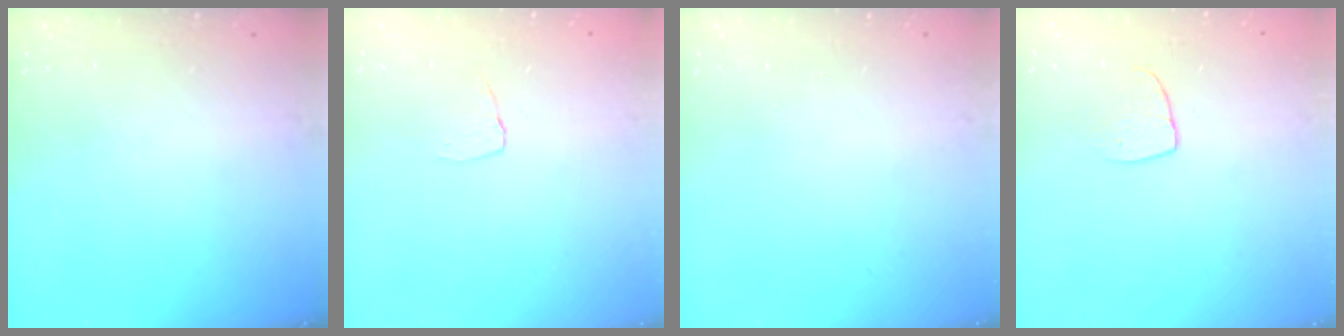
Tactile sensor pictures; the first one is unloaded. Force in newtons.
{"total": 3.6, "press": 3.6, "slide": 0.3}
{"total": 0.0}
{"total": 6.5, "press": 6.5, "slide": 0.5}